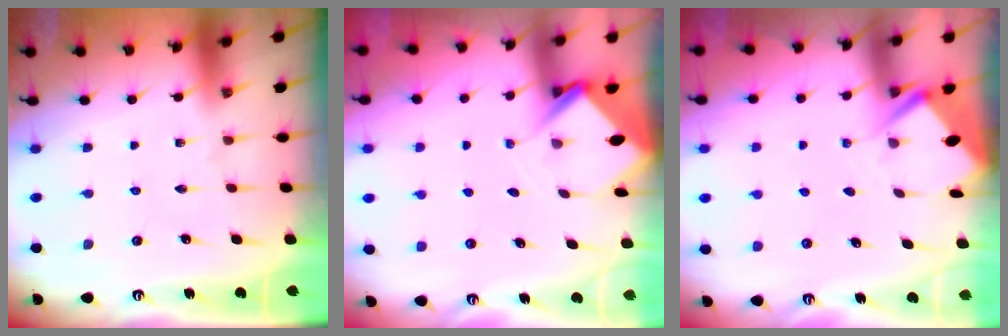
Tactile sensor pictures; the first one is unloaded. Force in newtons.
{"total": 3.8, "press": 3.8, "slide": 0.3}
{"total": 2.8, "press": 2.8, "slide": 0.3}